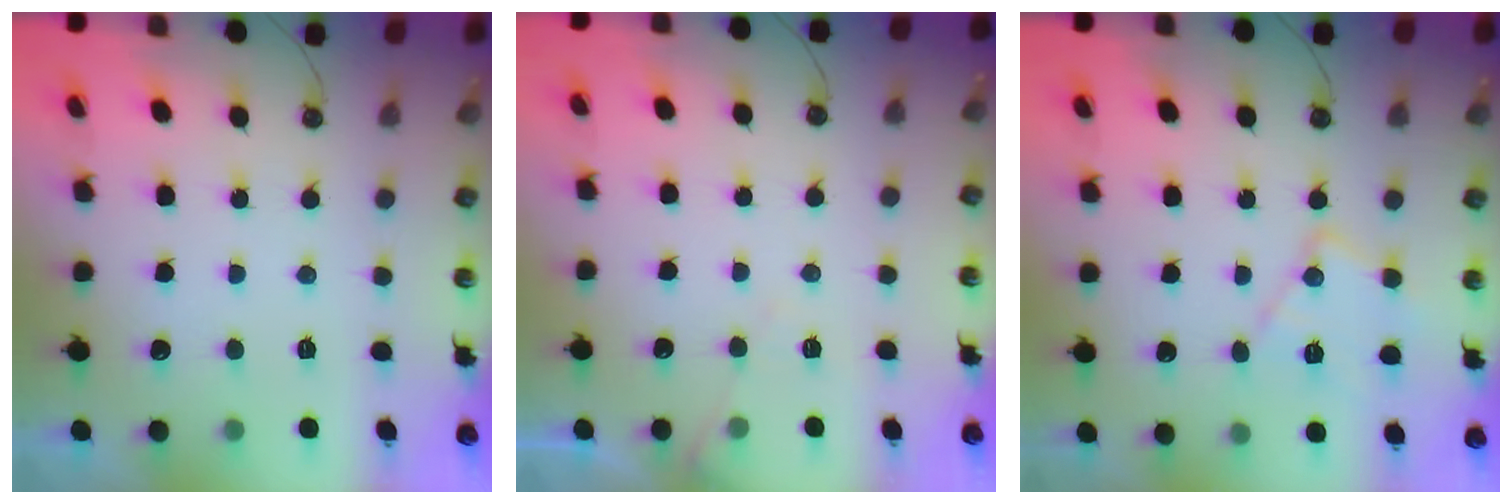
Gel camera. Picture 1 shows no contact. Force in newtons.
{"total": 5.0, "press": 4.9, "slide": 0.7}
{"total": 13.0, "press": 13.0, "slide": 0.8}